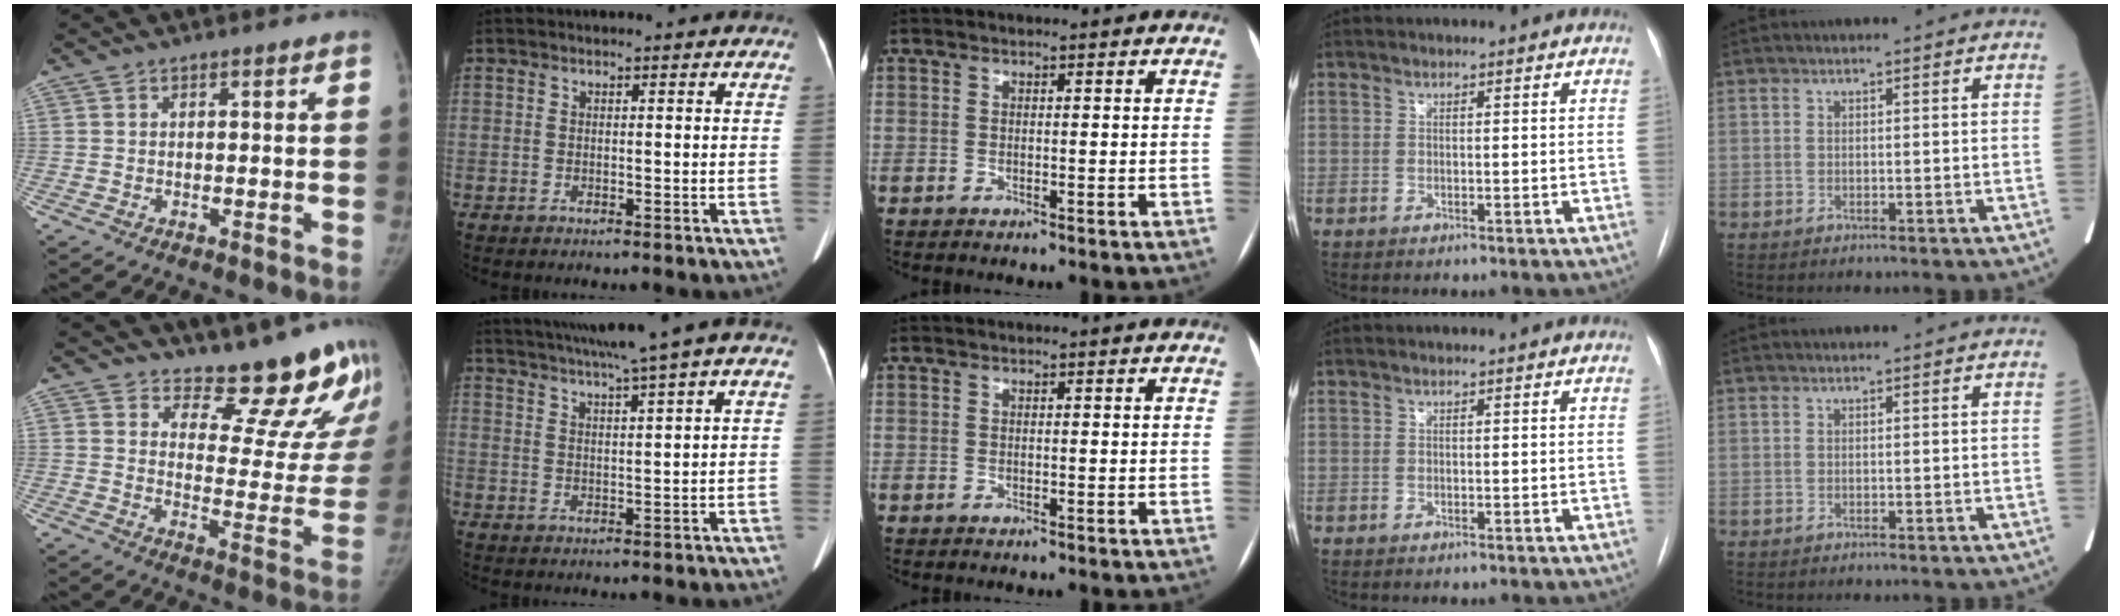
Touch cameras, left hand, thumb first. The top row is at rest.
{"thumb": {"total": 16.7, "force": [15.4, 4.9, 4.4], "torque": [0.003, -0.159, 0.187]}, "index": {"total": 11.1, "force": [8.4, -1.2, 7.2], "torque": [-0.118, 0.024, 0.120]}}